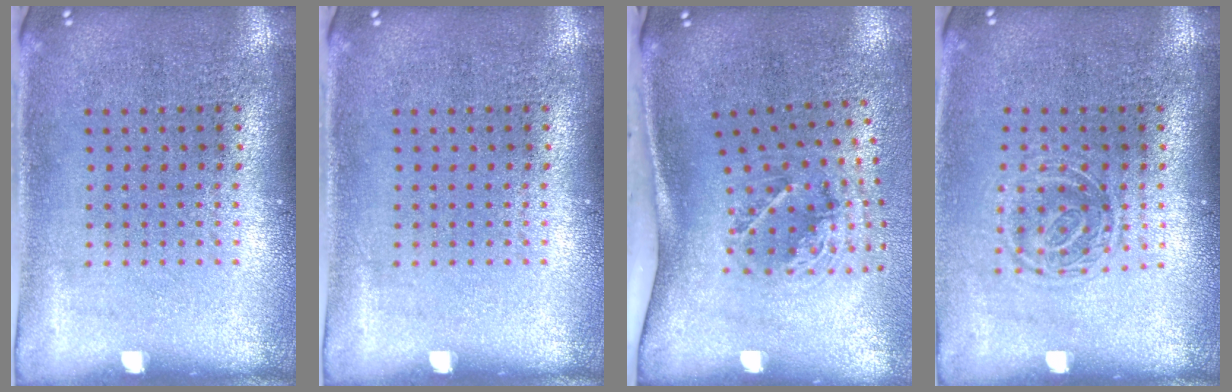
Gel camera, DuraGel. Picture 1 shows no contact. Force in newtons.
{"total": 0.0}
{"total": 2.1, "press": 1.3, "slide": 1.7}
{"total": 1.2, "press": 1.0, "slide": 0.7}